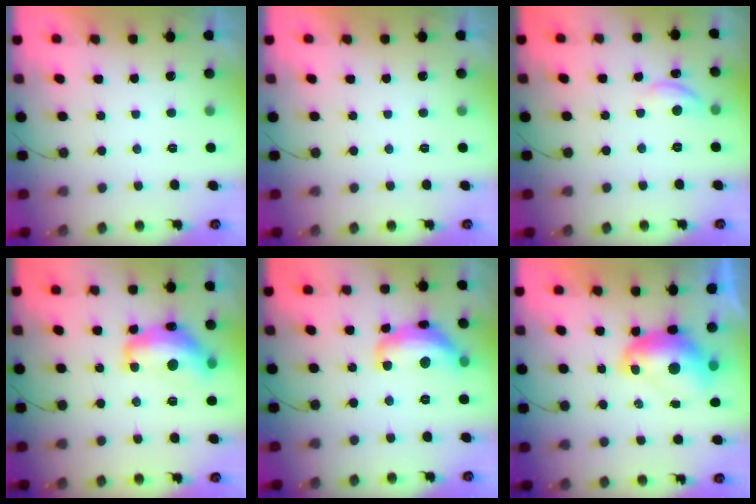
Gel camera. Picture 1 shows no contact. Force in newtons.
{"total": 0.0}
{"total": 8.2, "press": 8.2, "slide": 0.7}
{"total": 15.0, "press": 14.9, "slide": 1.1}
{"total": 13.9, "press": 13.8, "slide": 1.0}
{"total": 10.4, "press": 10.3, "slide": 1.0}